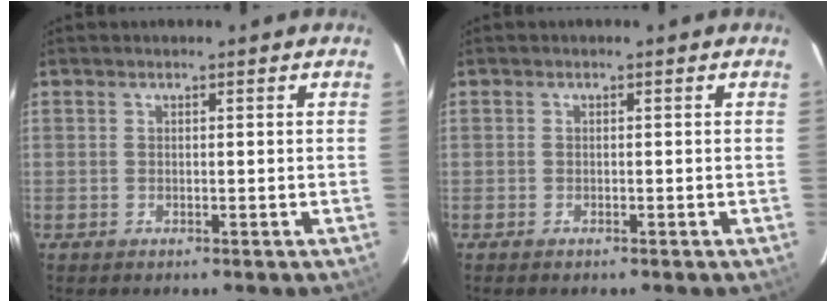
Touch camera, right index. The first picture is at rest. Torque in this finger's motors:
{"motor_torque": [-0.17, -0.16, 0.05, 0.01]}